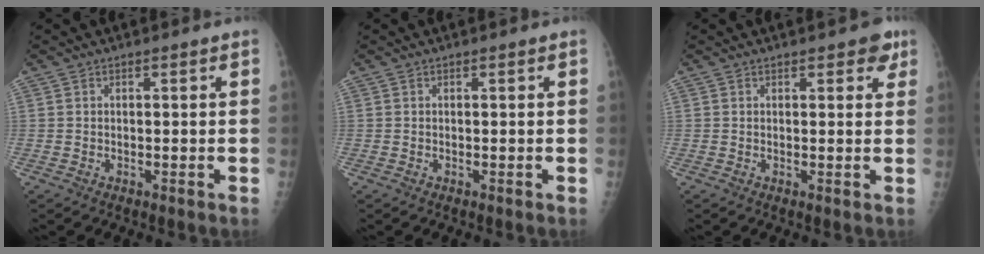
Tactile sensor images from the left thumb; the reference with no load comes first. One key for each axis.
{"total": 0.0}
{"total": 3.0, "fx": 1.9, "fy": 1.5, "fz": 1.8, "tx": 0.000, "ty": -0.005, "tz": 0.018}